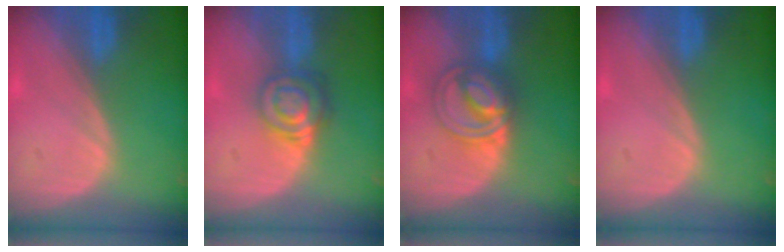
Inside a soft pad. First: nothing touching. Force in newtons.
{"total": 6.6, "press": 5.6, "slide": 3.4}
{"total": 6.4, "press": 6.4, "slide": 0.3}
{"total": 0.0}